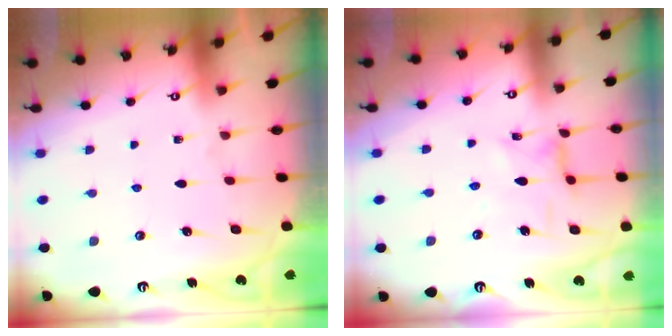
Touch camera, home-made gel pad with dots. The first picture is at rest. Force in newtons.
{"total": 1.8, "press": 1.8, "slide": 0.3}